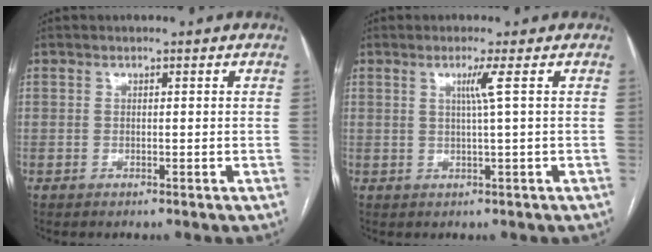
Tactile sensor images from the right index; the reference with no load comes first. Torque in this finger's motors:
{"motor_torque": [0.11, 0.00, 0.06, 0.05]}